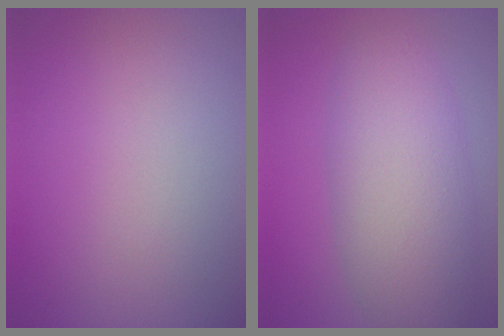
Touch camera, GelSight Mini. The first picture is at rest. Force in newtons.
{"total": 7.5, "press": 7.5, "slide": 0.4}